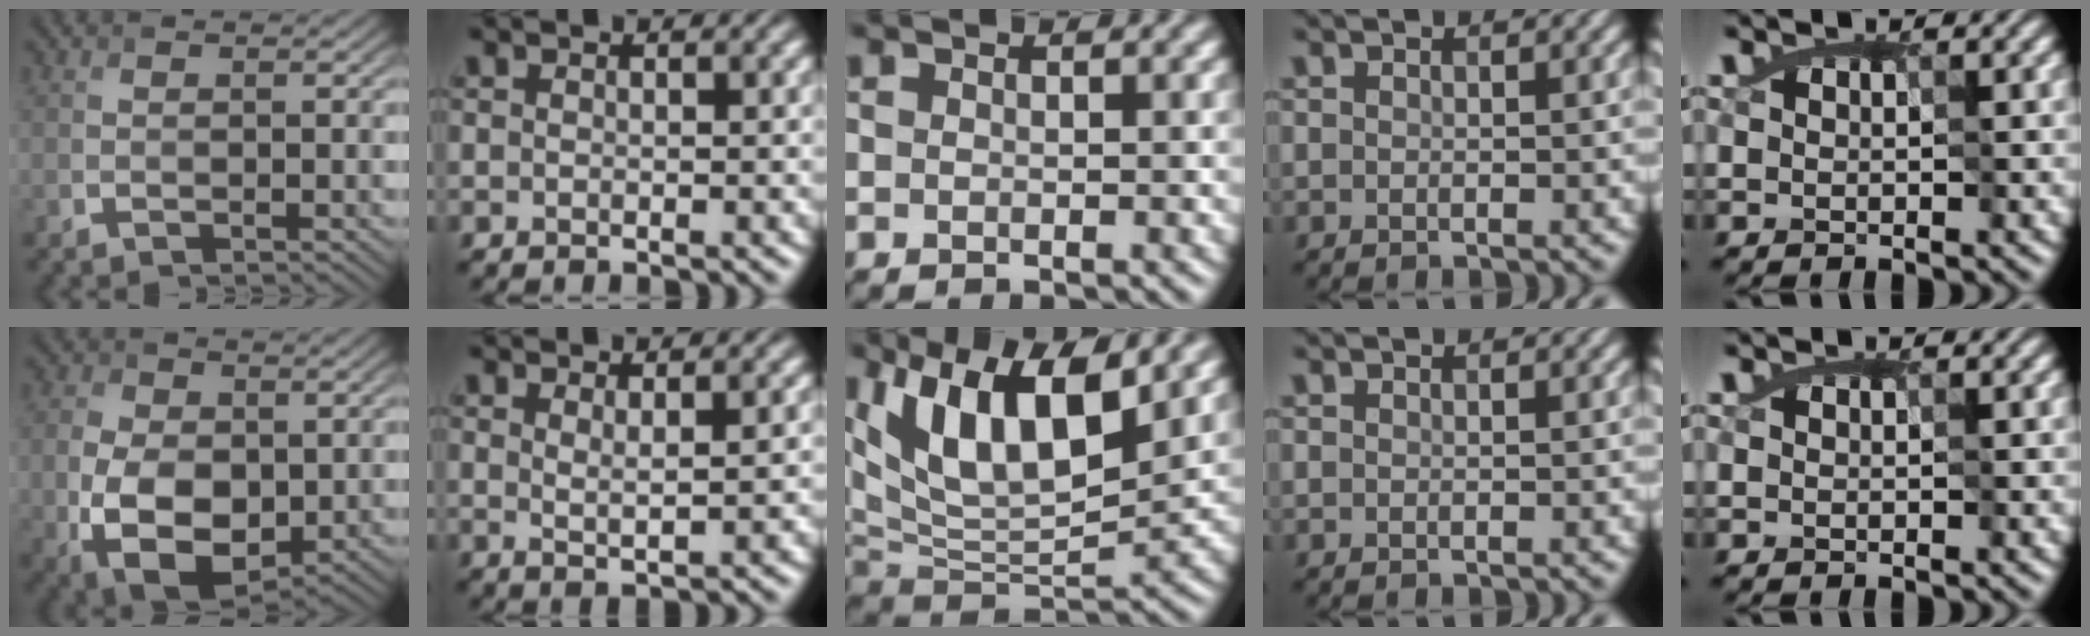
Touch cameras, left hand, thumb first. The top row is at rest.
{"thumb": {"total": 11.0, "force": [-1.3, 7.1, 8.3], "torque": [-0.190, -0.017, -0.020]}, "index": {"total": 1.5, "force": [0.8, 0.2, 1.2], "torque": [-0.022, -0.007, 0.014]}, "middle": {"total": 10.8, "force": [4.8, 4.2, 8.7], "torque": [-0.154, 0.003, 0.086]}}